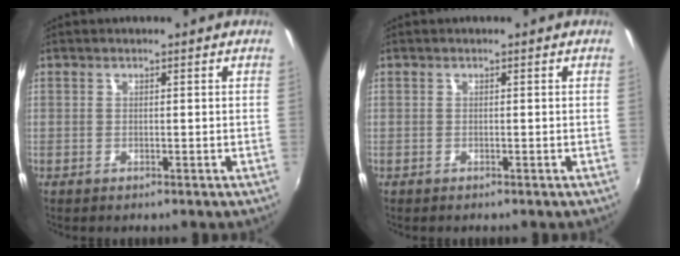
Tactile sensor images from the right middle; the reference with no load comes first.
{"total": 0.0}